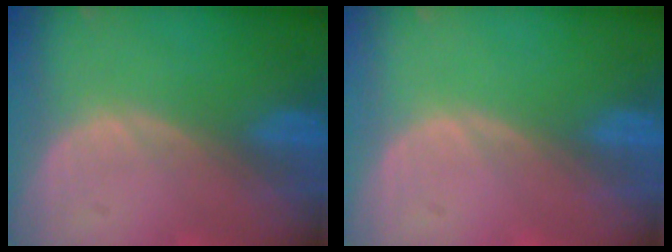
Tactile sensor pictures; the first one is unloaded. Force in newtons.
{"total": 0.0}